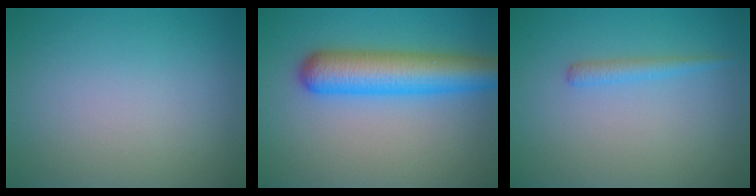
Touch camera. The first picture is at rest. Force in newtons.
{"total": 6.9, "press": 6.9, "slide": 0.2}
{"total": 1.3, "press": 1.3, "slide": 0.1}